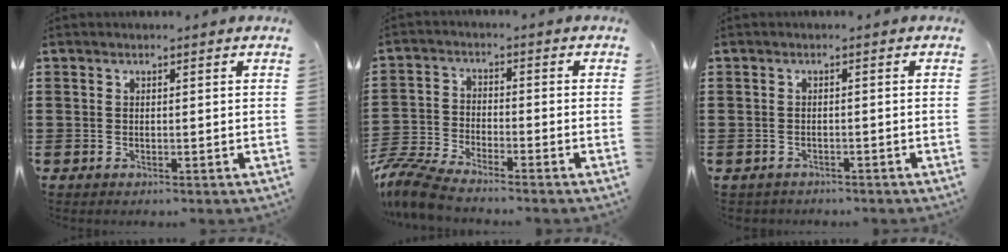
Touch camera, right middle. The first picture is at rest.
{"total": 7.1, "force": [-6.7, 0.8, 2.3], "torque": [-0.071, -0.004, -0.138]}
{"total": 1.3, "force": [-1.2, 0.4, -0.2], "torque": [0.000, 0.002, -0.028]}